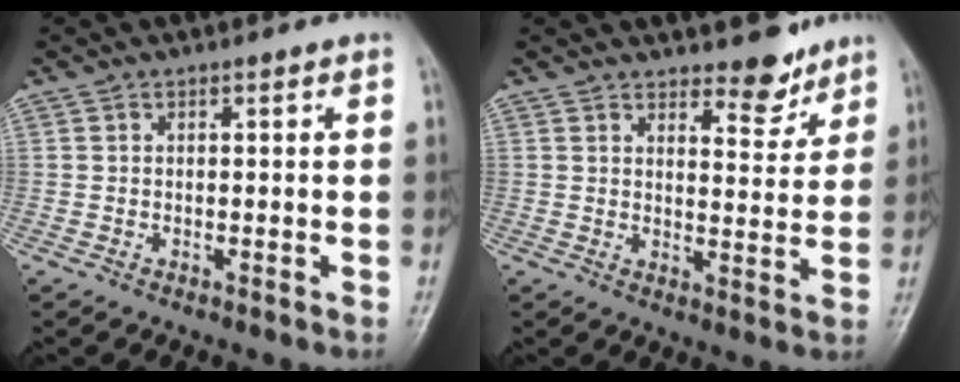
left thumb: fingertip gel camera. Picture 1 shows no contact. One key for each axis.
{"total": 6.2, "fx": 5.1, "fy": 2.3, "fz": 2.7, "tx": -0.013, "ty": -0.041, "tz": 0.076}